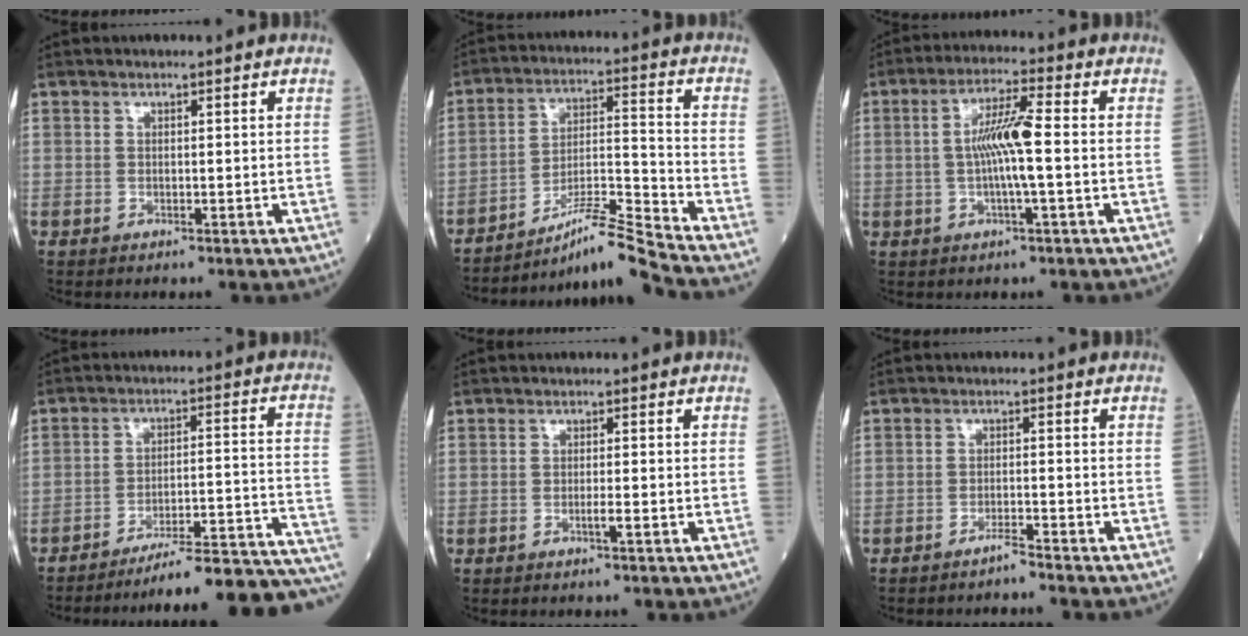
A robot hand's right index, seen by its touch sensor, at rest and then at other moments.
{"total": 10.2, "force": [-9.2, -2.6, 3.7], "torque": [-0.067, 0.008, -0.159]}
{"total": 7.8, "force": [-0.2, 0.3, 7.8], "torque": [-0.148, 0.007, -0.009]}
{"total": 22.2, "force": [-21.0, -1.1, 7.2], "torque": [-0.030, 0.010, -0.279]}
{"total": 1.3, "force": [-0.5, -0.1, 1.2], "torque": [-0.025, -0.002, -0.009]}
{"total": 1.8, "force": [-1.7, -0.4, 0.4], "torque": [-0.004, 0.000, -0.030]}